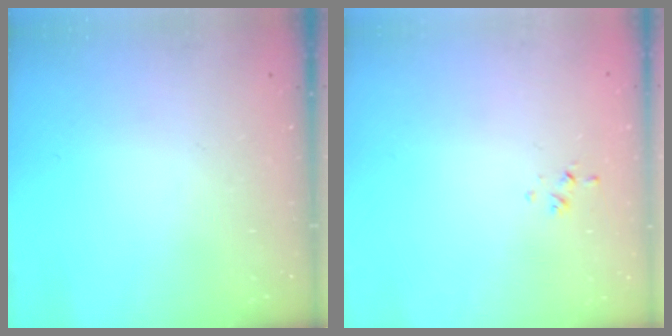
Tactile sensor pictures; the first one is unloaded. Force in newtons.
{"total": 0.7, "press": 0.6, "slide": 0.4}